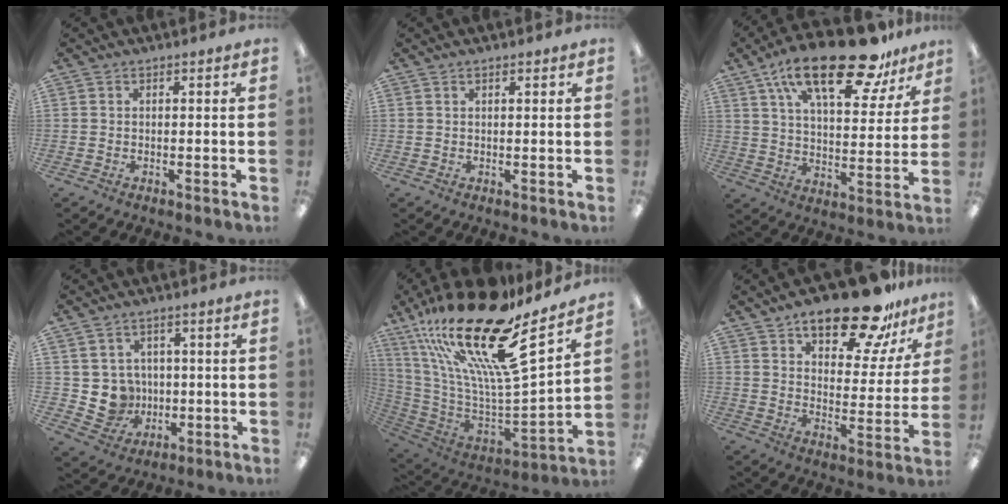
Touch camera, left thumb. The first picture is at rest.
{"total": 0.9, "force": [0.7, 0.3, 0.5], "torque": [-0.012, 0.001, 0.012]}
{"total": 23.3, "force": [15.6, 8.9, 14.9], "torque": [-0.240, -0.080, 0.260]}
{"total": 7.1, "force": [0.6, 7.0, 1.1], "torque": [-0.041, -0.001, 0.020]}
{"total": 27.0, "force": [16.9, 7.7, 19.6], "torque": [-0.331, -0.129, 0.293]}
{"total": 18.7, "force": [14.2, 6.6, 10.2], "torque": [-0.152, -0.085, 0.238]}